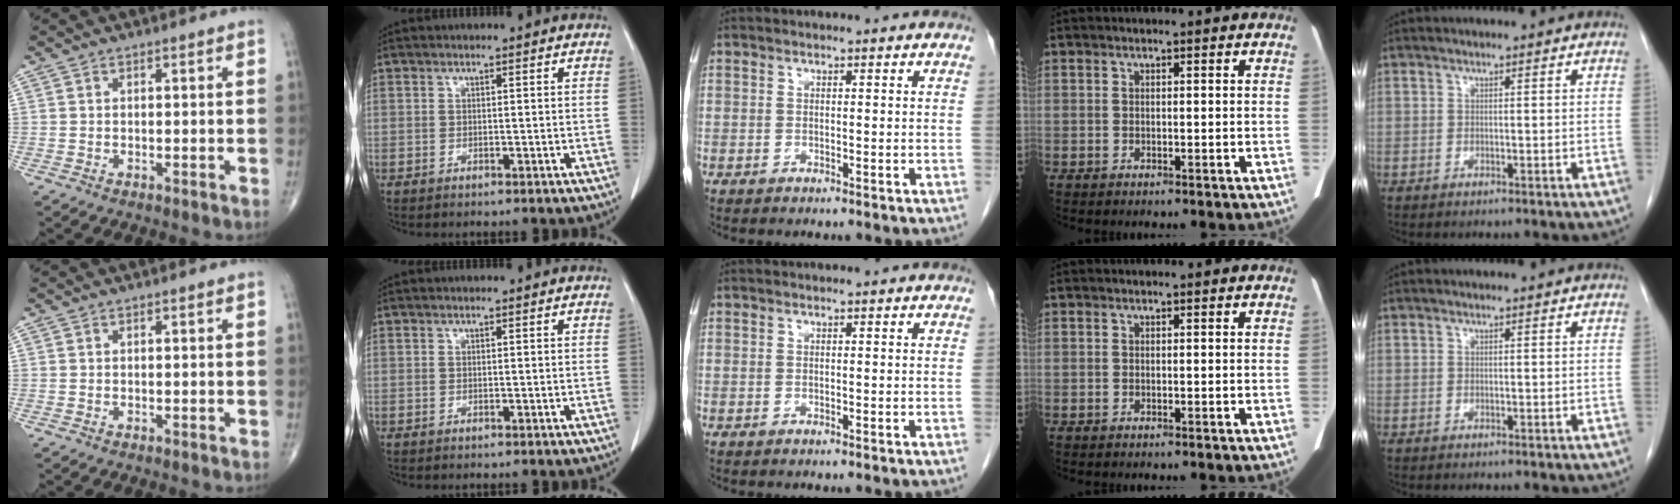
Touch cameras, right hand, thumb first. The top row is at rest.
{}